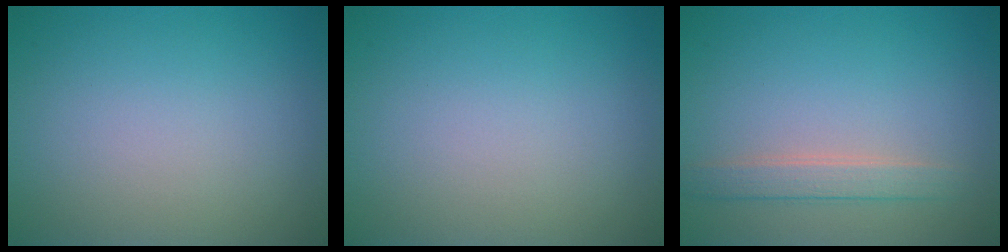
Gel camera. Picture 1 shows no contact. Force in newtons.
{"total": 0.0}
{"total": 2.1, "press": 2.1, "slide": 0.2}